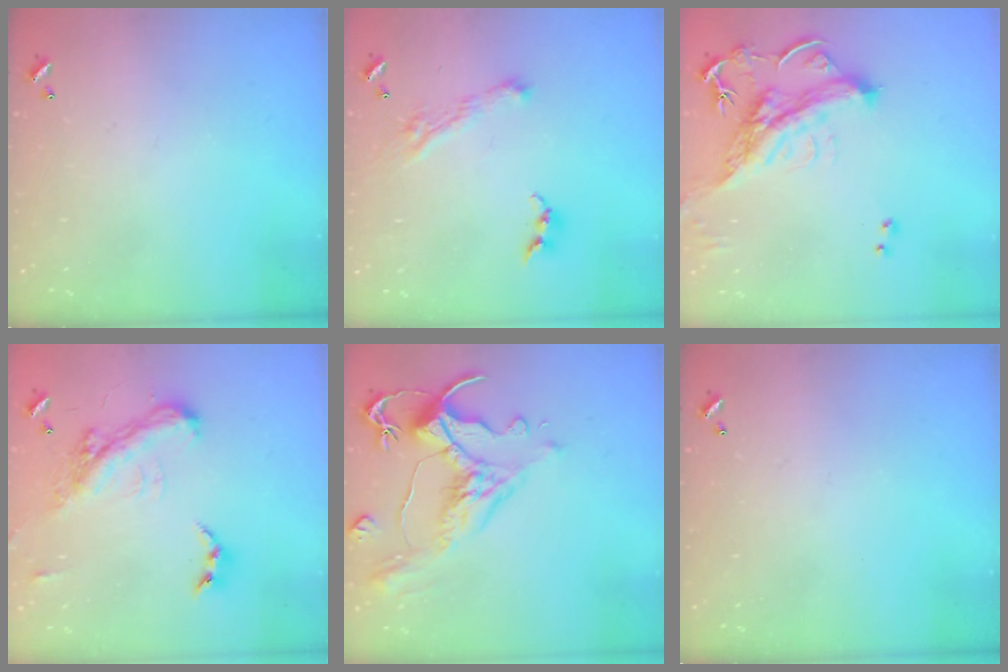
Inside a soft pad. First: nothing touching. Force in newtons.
{"total": 3.6, "press": 3.5, "slide": 0.4}
{"total": 3.8, "press": 3.5, "slide": 1.4}
{"total": 4.8, "press": 4.7, "slide": 1.1}
{"total": 1.6, "press": 0.4, "slide": 1.6}
{"total": 0.0}